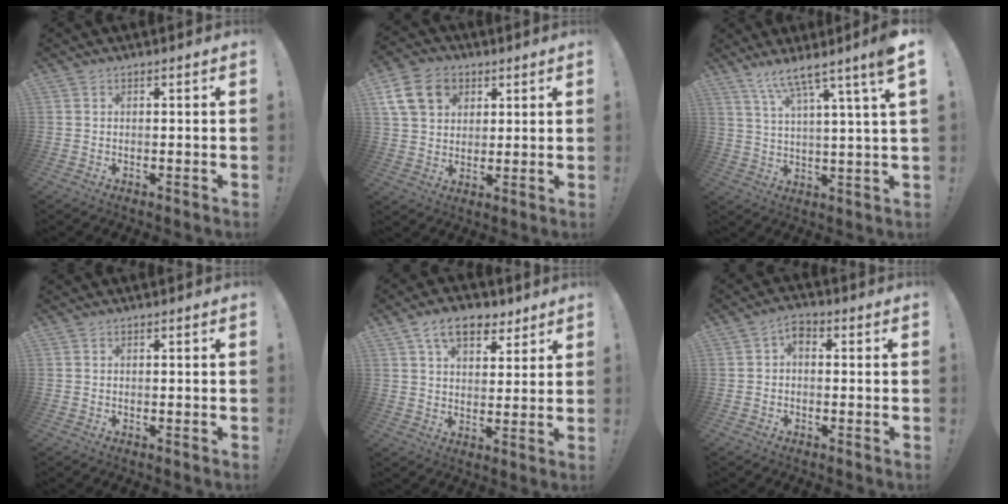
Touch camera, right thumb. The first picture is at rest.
{"total": 14.2, "force": [5.5, 11.0, 7.1], "torque": [-0.110, -0.019, 0.111]}
{"total": 9.6, "force": [6.2, -0.4, 7.4], "torque": [-0.130, -0.038, 0.093]}
{"total": 0.0}
{"total": 11.1, "force": [6.3, 6.5, 6.4], "torque": [-0.098, -0.016, 0.117]}
{"total": 3.1, "force": [-0.6, 1.9, 2.3], "torque": [-0.038, 0.004, -0.011]}